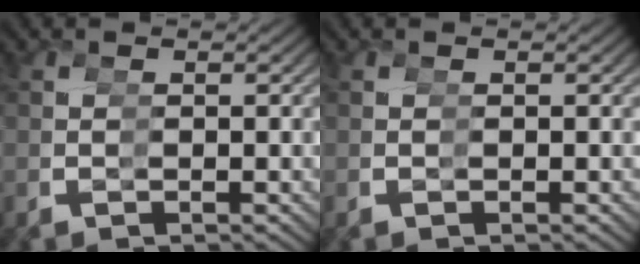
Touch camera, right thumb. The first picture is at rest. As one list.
[{"total": 0.0}]